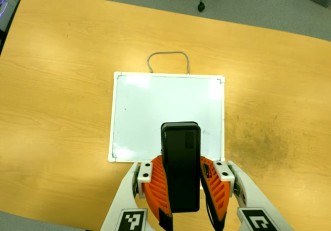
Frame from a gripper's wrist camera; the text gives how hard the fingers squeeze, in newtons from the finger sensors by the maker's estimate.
{"total": 8.1, "left": 7.6, "right": 8.6}